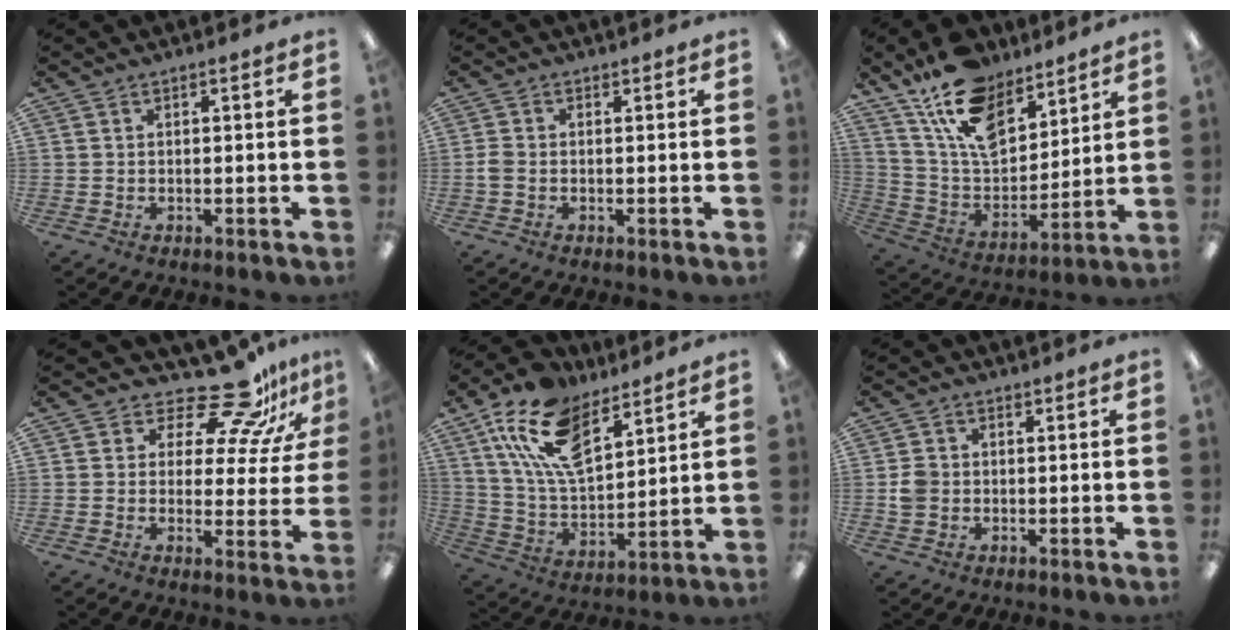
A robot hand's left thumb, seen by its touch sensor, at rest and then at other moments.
{"total": 2.4, "force": [-0.5, 1.8, 1.6], "torque": [-0.032, 0.002, -0.010]}
{"total": 16.7, "force": [11.8, 8.7, 8.0], "torque": [-0.155, -0.061, 0.219]}
{"total": 15.4, "force": [12.4, 5.2, 7.4], "torque": [-0.121, -0.090, 0.213]}
{"total": 17.7, "force": [10.4, 9.1, 11.0], "torque": [-0.224, -0.031, 0.192]}
{"total": 3.8, "force": [-0.1, 3.6, 1.4], "torque": [-0.018, 0.006, -0.003]}